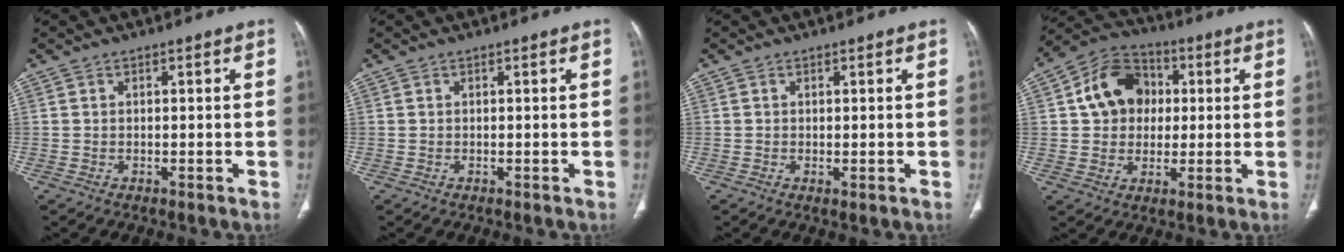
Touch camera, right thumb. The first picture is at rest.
{"total": 0.0}
{"total": 0.8, "force": [-0.1, 0.3, 0.8], "torque": [-0.019, -0.006, 0.001]}
{"total": 12.6, "force": [2.0, 10.4, 6.7], "torque": [-0.081, 0.014, 0.026]}